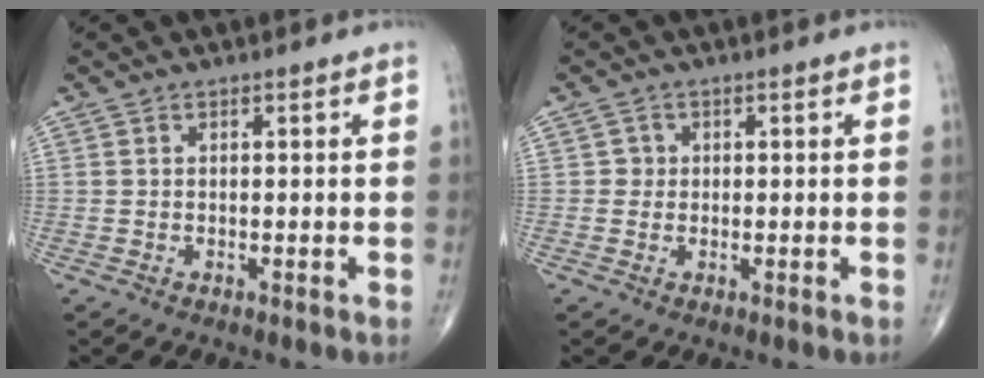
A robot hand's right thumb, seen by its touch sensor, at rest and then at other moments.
{"total": 1.5, "force": [0.1, 1.4, 0.2], "torque": [0.006, 0.004, -0.002]}